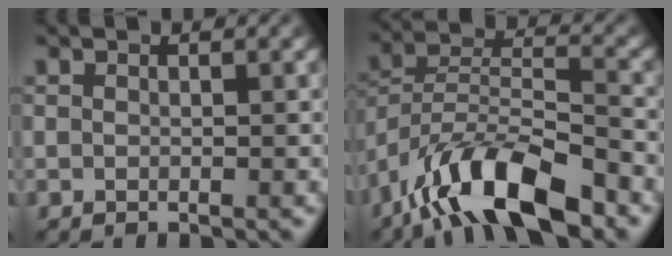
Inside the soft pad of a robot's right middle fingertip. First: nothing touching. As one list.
[{"total": 10.7, "force": [-7.5, 3.4, 6.9], "torque": [-0.115, 0.013, -0.147]}]